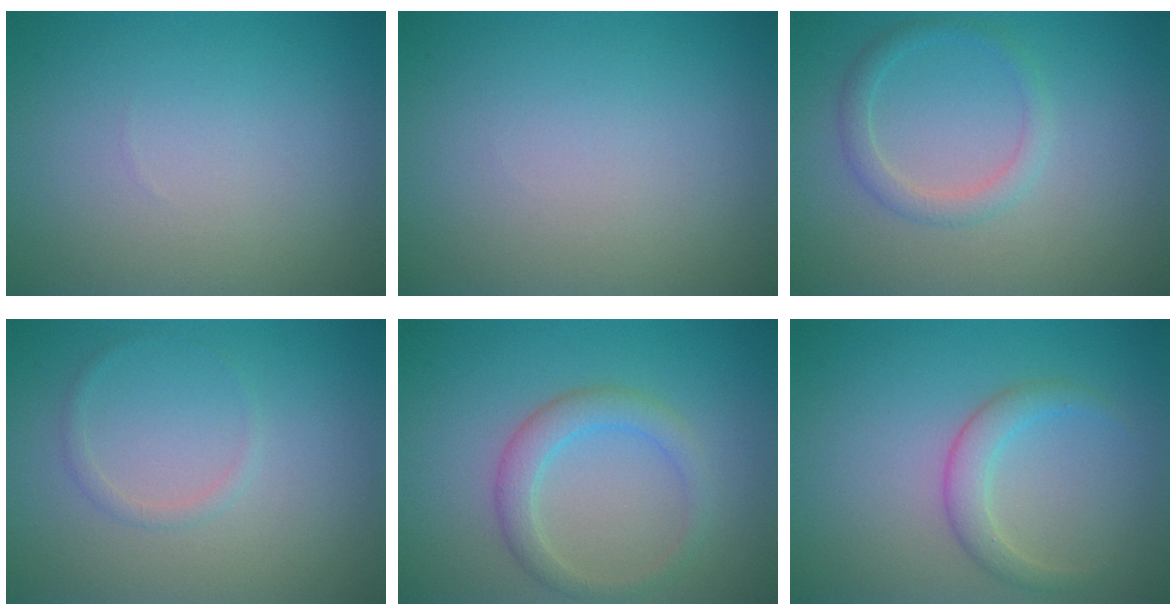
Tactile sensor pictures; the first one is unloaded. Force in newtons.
{"total": 0.0}
{"total": 1.9, "press": 1.9, "slide": 0.1}
{"total": 0.8, "press": 0.8, "slide": 0.0}
{"total": 2.7, "press": 2.7, "slide": 0.0}
{"total": 2.3, "press": 2.3, "slide": 0.1}